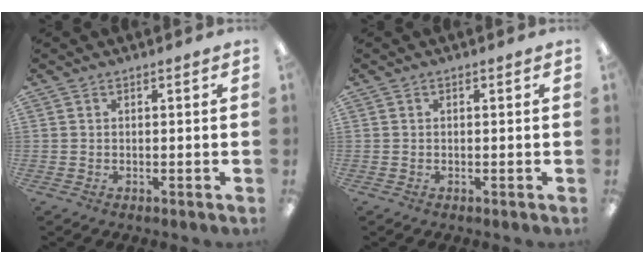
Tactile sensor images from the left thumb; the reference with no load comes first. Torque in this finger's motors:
{"motor_torque": [0.00, 0.00, -0.04, 0.04, 0.00]}